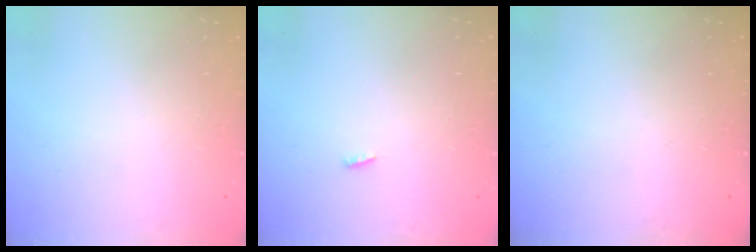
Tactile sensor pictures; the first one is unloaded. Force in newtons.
{"total": 2.3, "press": 2.1, "slide": 0.8}
{"total": 0.0}